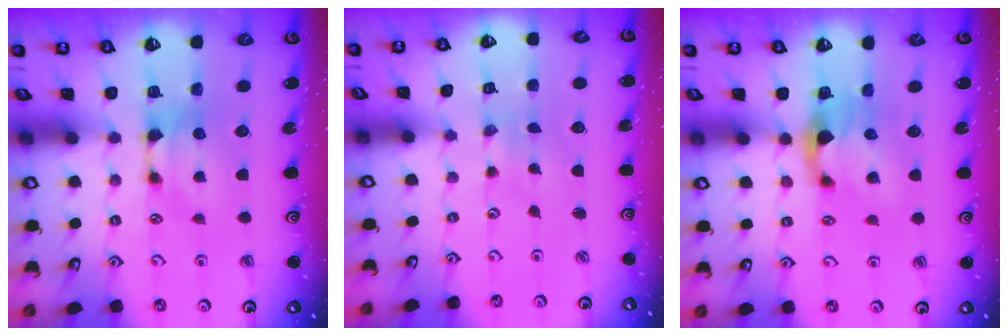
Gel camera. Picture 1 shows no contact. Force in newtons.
{"total": 5.3, "press": 5.2, "slide": 0.2}
{"total": 2.5, "press": 2.1, "slide": 1.4}